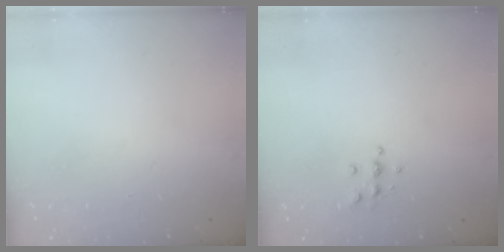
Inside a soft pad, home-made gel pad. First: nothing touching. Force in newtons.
{"total": 5.1, "press": 5.1, "slide": 0.3}